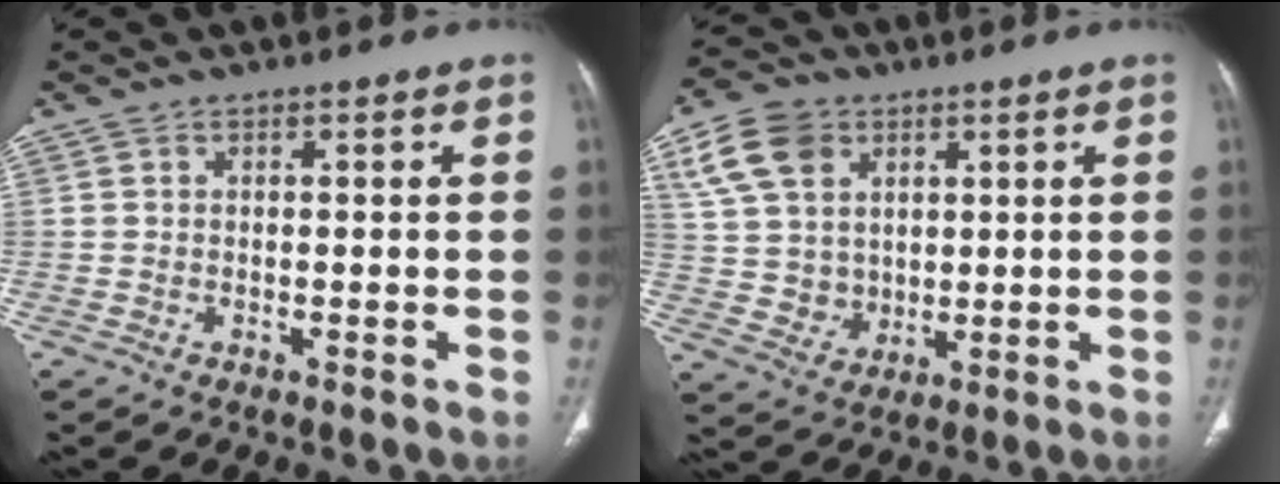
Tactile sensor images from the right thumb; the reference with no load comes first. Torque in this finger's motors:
{"motor_torque": [-0.76, 1.06, 0.13, -0.09, 0.12]}